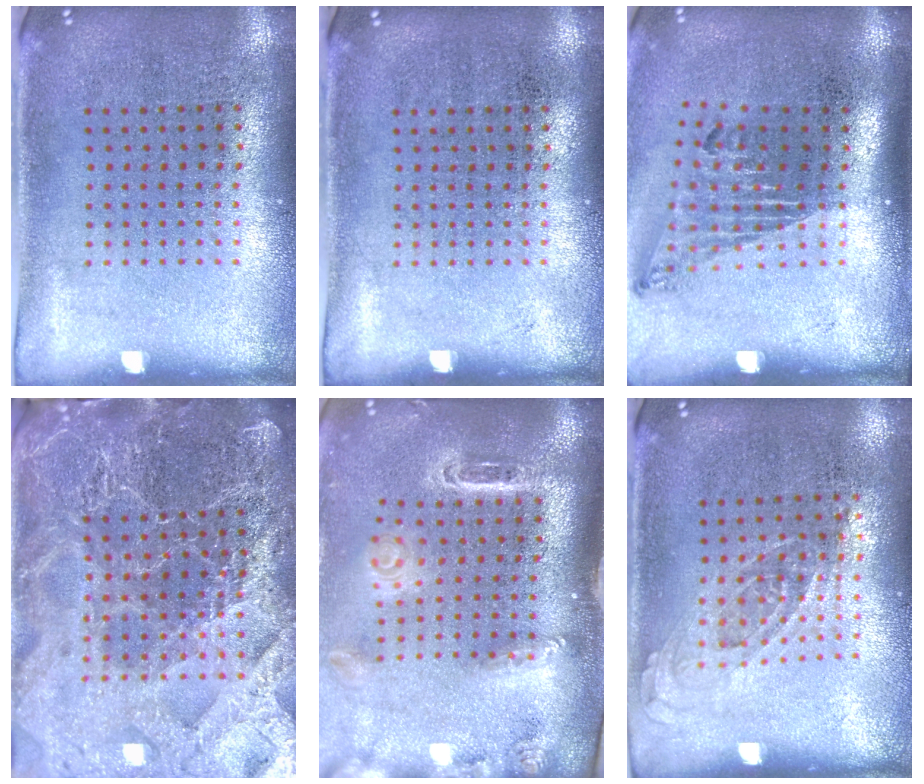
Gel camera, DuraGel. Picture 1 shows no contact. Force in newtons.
{"total": 0.0}
{"total": 1.7, "press": 1.1, "slide": 1.3}
{"total": 4.7, "press": 4.4, "slide": 1.6}
{"total": 2.9, "press": 2.1, "slide": 2.0}
{"total": 0.7, "press": 0.7, "slide": 0.3}